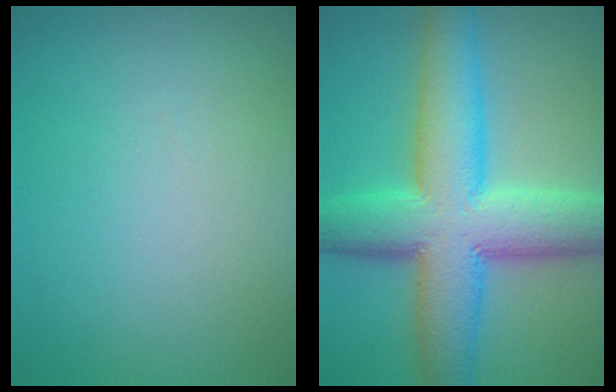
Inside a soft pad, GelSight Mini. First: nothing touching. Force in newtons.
{"total": 11.2, "press": 11.2, "slide": 0.2}